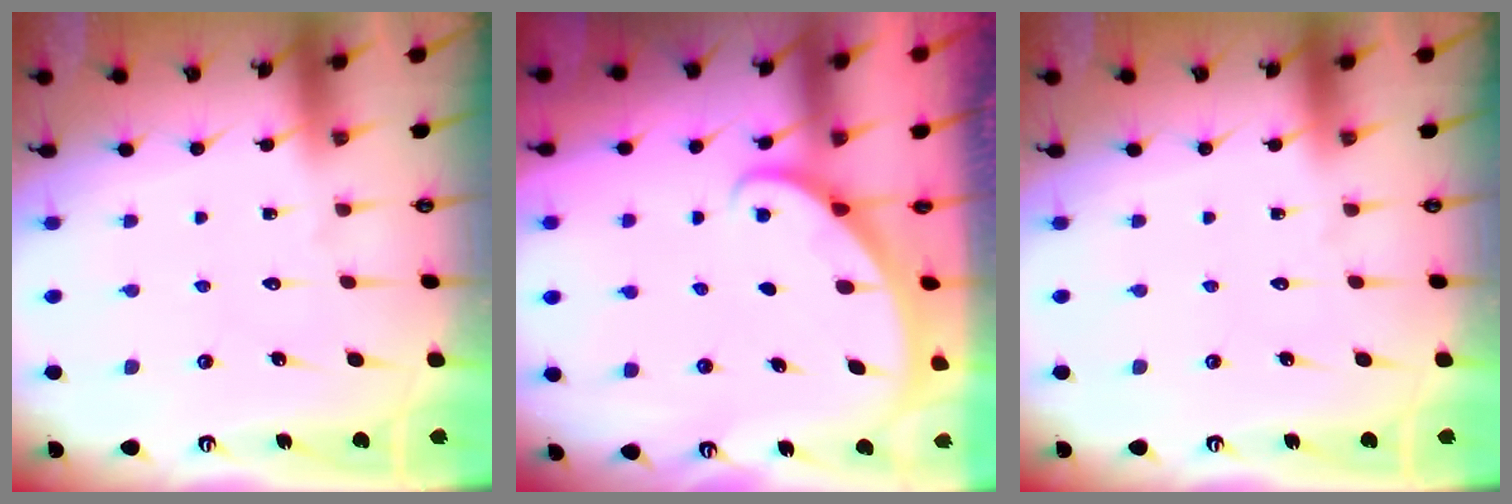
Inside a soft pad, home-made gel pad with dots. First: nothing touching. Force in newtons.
{"total": 1.8, "press": 1.8, "slide": 0.1}
{"total": 0.0}